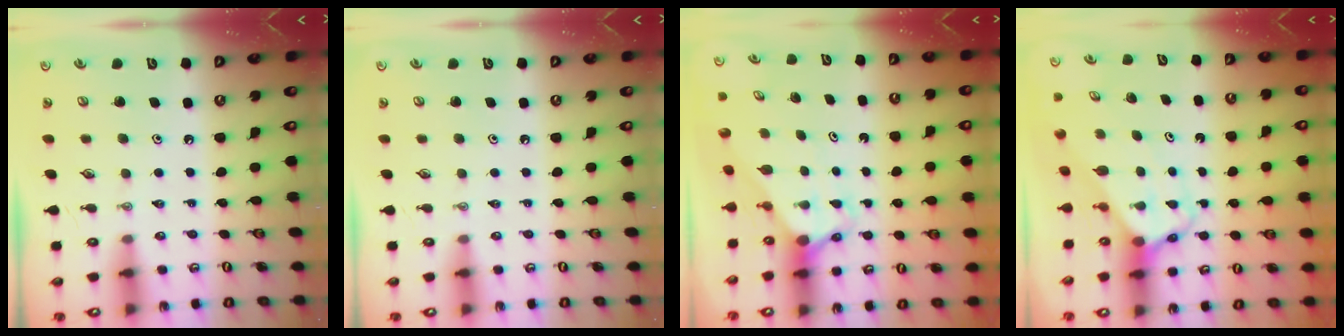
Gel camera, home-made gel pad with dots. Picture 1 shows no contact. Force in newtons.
{"total": 0.0}
{"total": 2.7, "press": 2.7, "slide": 0.0}
{"total": 4.2, "press": 4.2, "slide": 0.4}